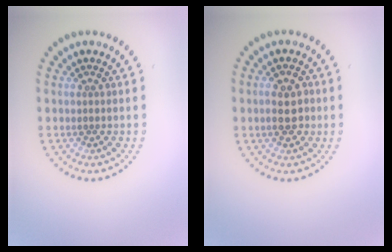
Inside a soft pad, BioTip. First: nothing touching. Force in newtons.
{"total": 3.0, "press": 3.0, "slide": 0.2}